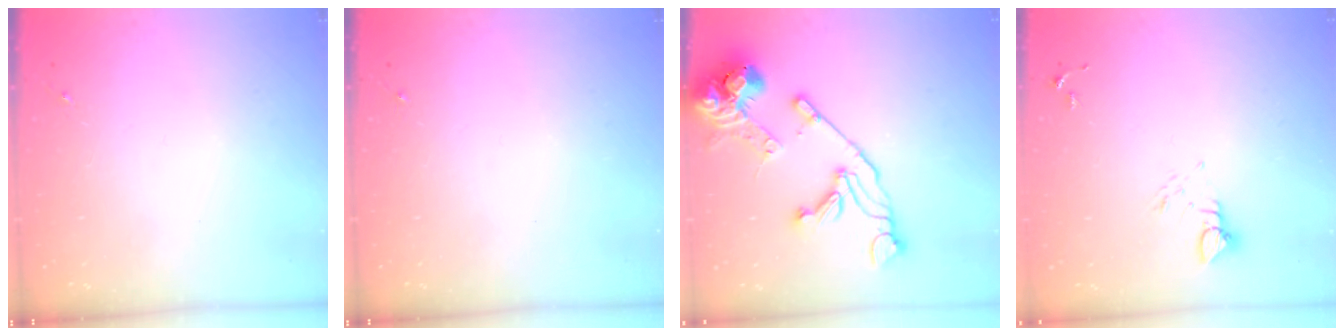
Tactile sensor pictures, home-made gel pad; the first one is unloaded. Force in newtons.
{"total": 0.0}
{"total": 18.4, "press": 18.2, "slide": 2.3}
{"total": 3.8, "press": 3.8, "slide": 0.3}